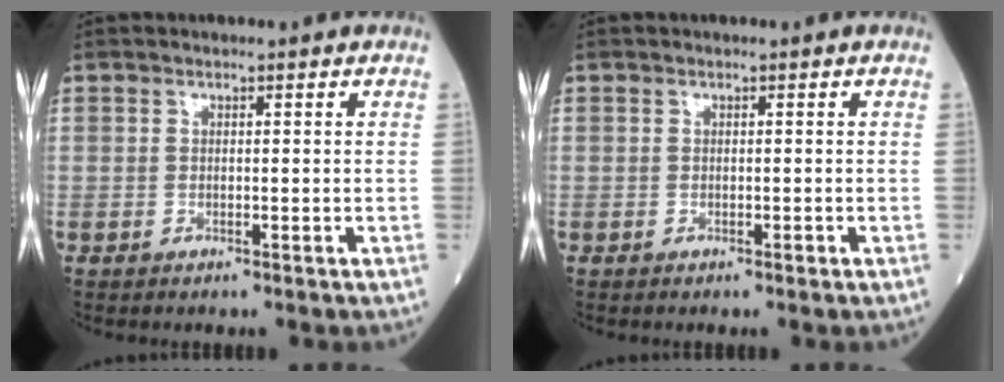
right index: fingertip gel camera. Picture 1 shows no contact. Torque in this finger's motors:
{"motor_torque": [0.00, 0.00, 0.00, -0.01]}